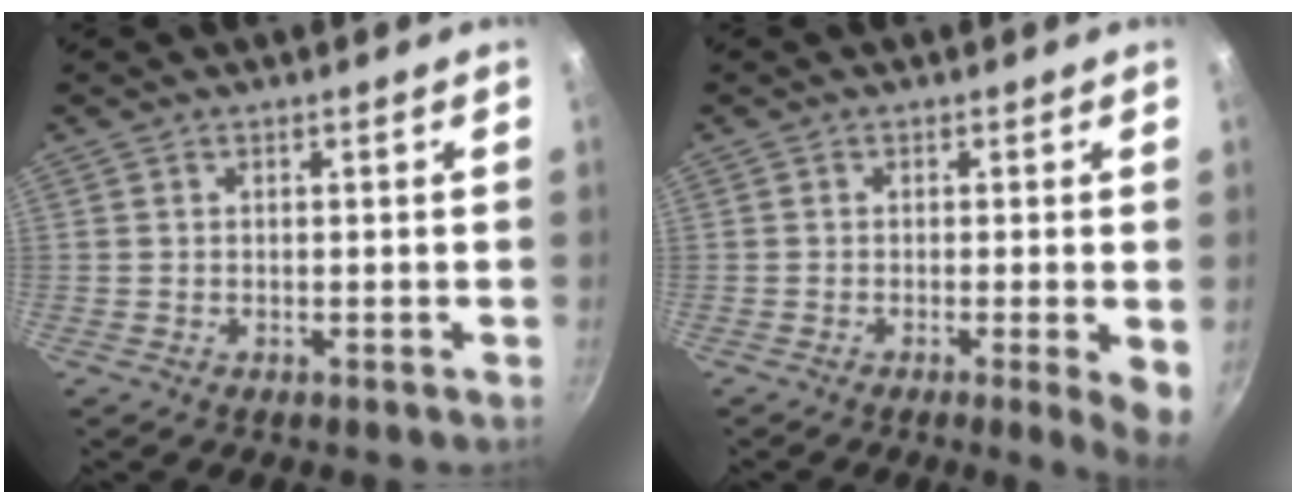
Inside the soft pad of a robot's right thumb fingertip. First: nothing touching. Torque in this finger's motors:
{"motor_torque": [0.13, 0.34, 0.00, -0.06, 0.04]}